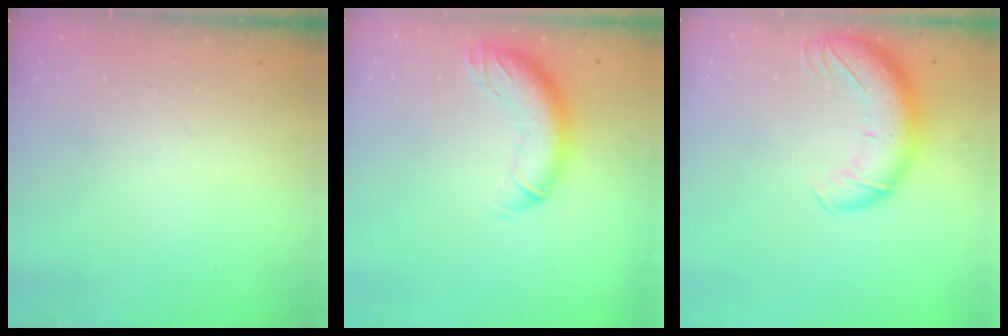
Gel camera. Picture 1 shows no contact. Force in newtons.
{"total": 13.3, "press": 13.0, "slide": 2.9}
{"total": 13.4, "press": 13.0, "slide": 3.3}